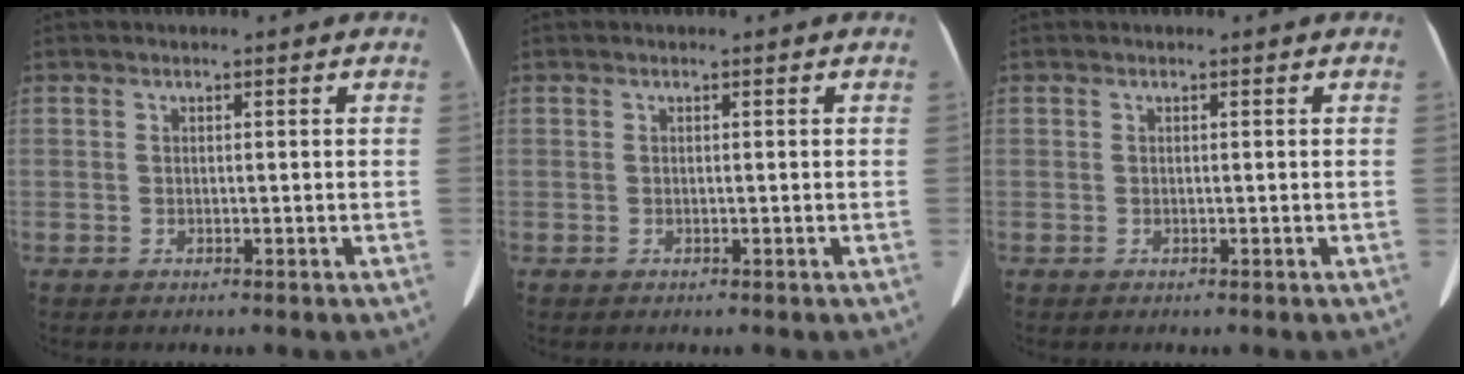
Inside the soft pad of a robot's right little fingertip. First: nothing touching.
{"total": 0.0}
{"total": 0.0}